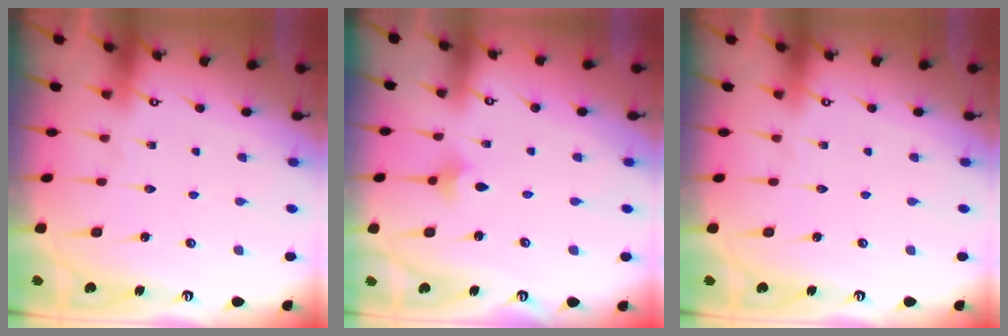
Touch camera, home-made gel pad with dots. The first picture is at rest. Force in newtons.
{"total": 1.9, "press": 1.8, "slide": 0.6}
{"total": 0.0}